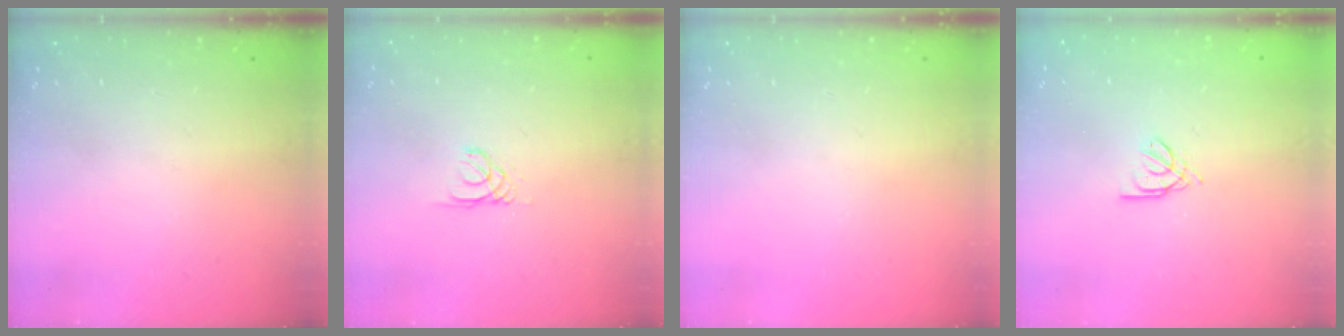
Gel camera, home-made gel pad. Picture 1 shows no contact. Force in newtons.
{"total": 0.8, "press": 0.8, "slide": 0.1}
{"total": 0.0}
{"total": 2.5, "press": 2.5, "slide": 0.5}